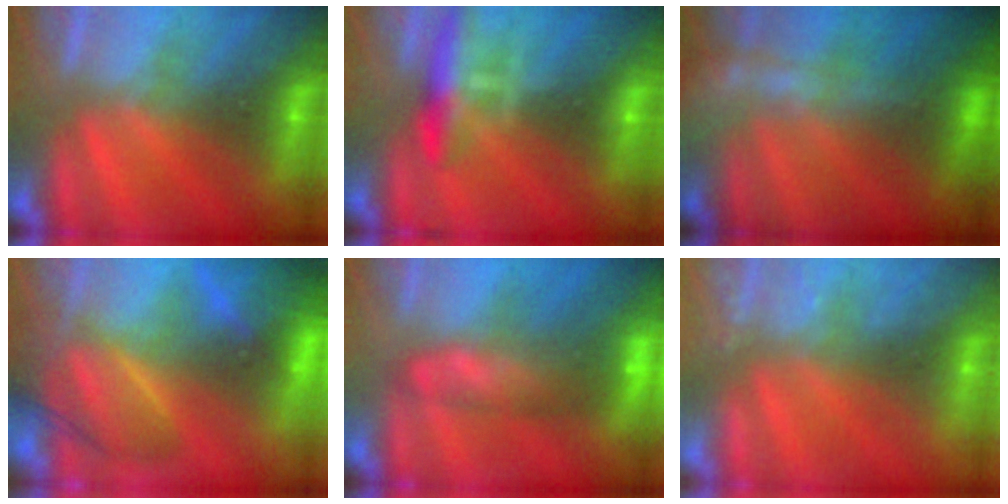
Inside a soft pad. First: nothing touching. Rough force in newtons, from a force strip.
{"total": 7.8}
{"total": 10.8}
{"total": 5.9}
{"total": 5.7}
{"total": 2.4}